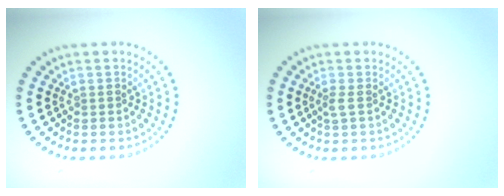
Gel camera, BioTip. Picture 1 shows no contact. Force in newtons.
{"total": 0.9, "press": 0.7, "slide": 0.6}